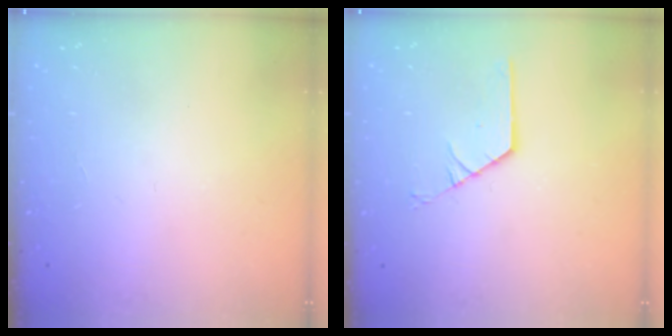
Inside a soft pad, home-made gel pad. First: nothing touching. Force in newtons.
{"total": 1.8, "press": 1.7, "slide": 0.3}